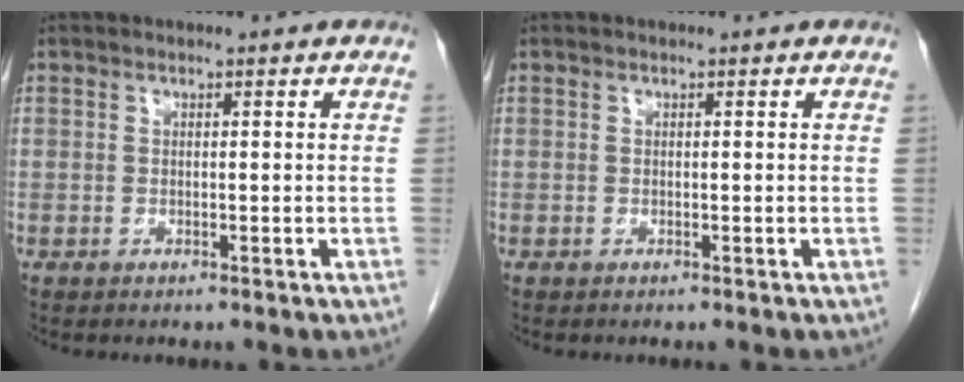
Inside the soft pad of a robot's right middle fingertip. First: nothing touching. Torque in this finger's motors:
{"motor_torque": [0.00, 0.00, 0.00, -0.02]}